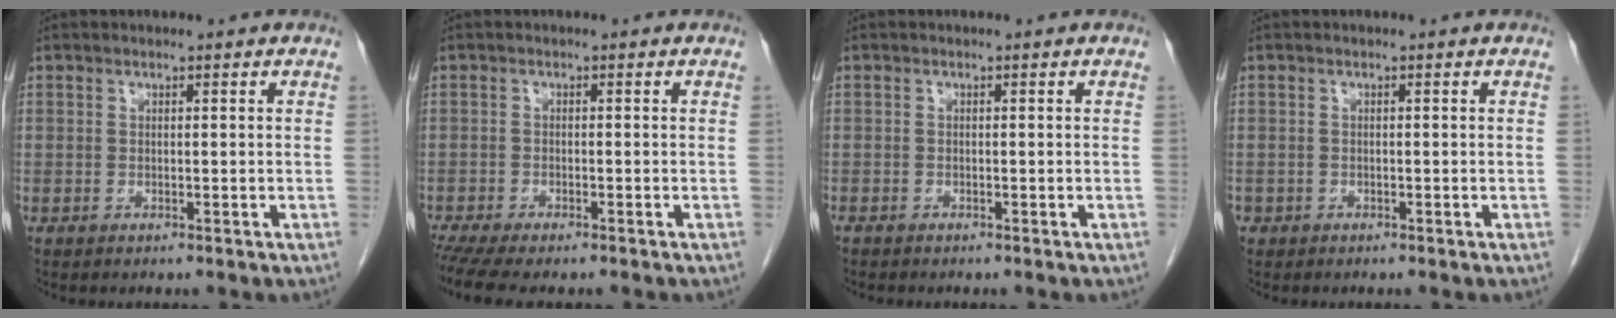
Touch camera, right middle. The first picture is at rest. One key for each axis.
{"total": 7.0, "fx": -5.8, "fy": 1.4, "fz": 3.7, "tx": -0.056, "ty": -0.009, "tz": -0.090}
{"total": 0.6, "fx": -0.6, "fy": 0.0, "fz": 0.2, "tx": -0.006, "ty": -0.001, "tz": -0.011}
{"total": 0.7, "fx": -0.4, "fy": 0.6, "fz": 0.0, "tx": -0.006, "ty": 0.003, "tz": -0.006}